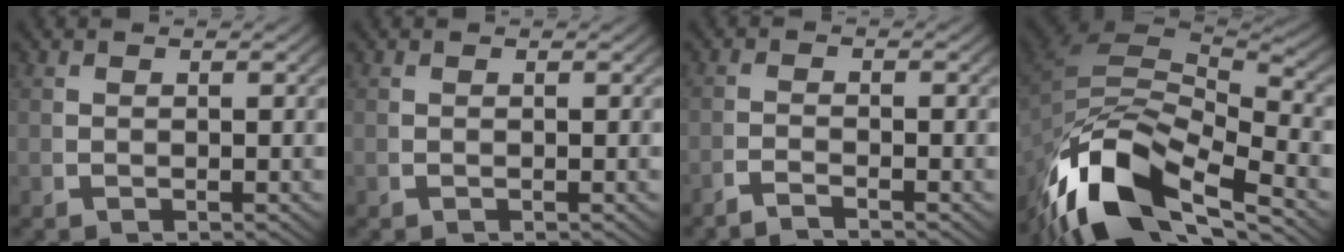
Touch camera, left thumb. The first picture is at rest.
{"total": 0.0}
{"total": 1.7, "force": [-1.7, 0.0, 0.3], "torque": [-0.002, -0.003, -0.039]}
{"total": 16.3, "force": [-3.5, 9.5, 12.8], "torque": [-0.265, -0.043, -0.030]}